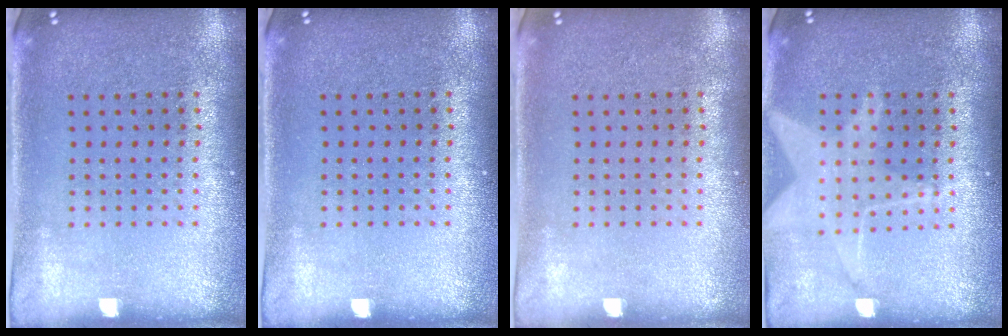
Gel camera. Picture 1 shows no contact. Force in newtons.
{"total": 0.0}
{"total": 0.0}
{"total": 1.6, "press": 1.4, "slide": 0.7}